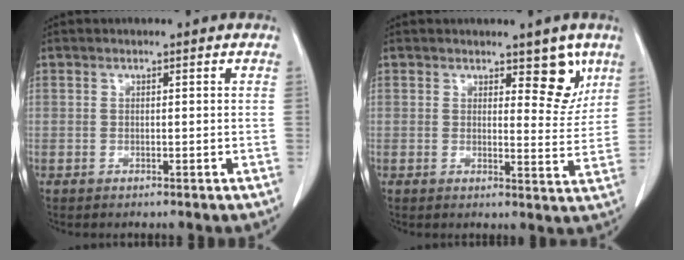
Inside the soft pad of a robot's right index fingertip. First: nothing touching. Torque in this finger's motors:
{"motor_torque": [0.44, 0.44, 0.10, 0.01]}